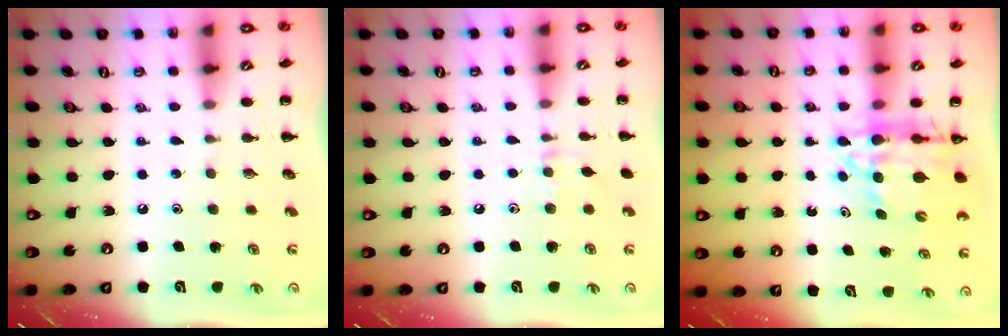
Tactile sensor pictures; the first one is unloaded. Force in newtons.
{"total": 3.8, "press": 3.5, "slide": 1.4}
{"total": 12.2, "press": 11.5, "slide": 3.9}